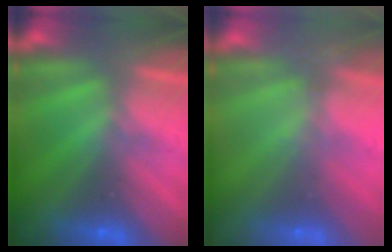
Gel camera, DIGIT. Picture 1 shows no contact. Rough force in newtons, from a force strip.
{"total": 2.4}